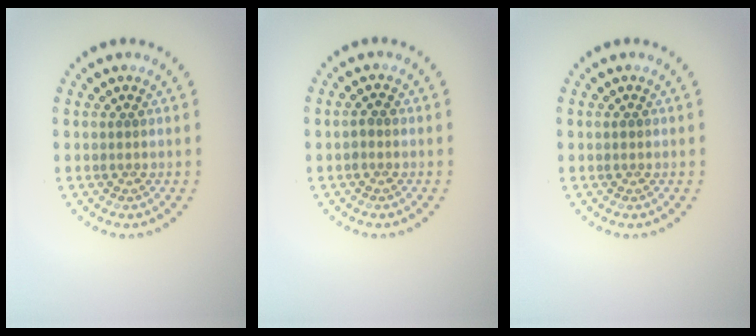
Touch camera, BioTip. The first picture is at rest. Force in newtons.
{"total": 0.7, "press": 0.7, "slide": 0.0}
{"total": 0.6, "press": 0.6, "slide": 0.1}